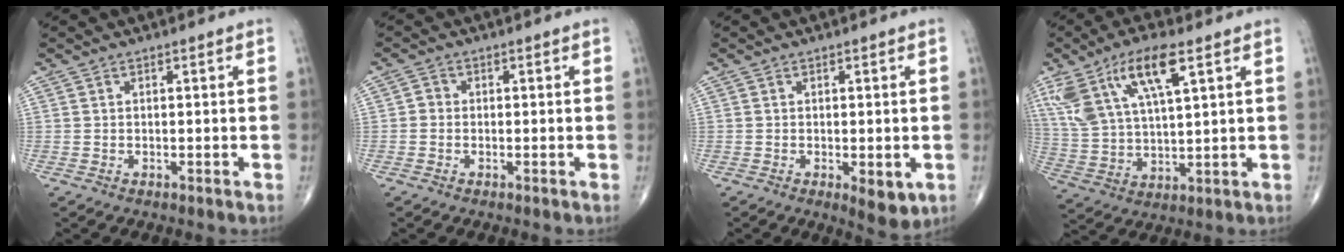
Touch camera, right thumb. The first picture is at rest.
{"total": 1.4, "force": [-0.3, 1.3, 0.6], "torque": [-0.002, 0.004, -0.011]}
{"total": 4.7, "force": [-1.3, 1.9, 4.1], "torque": [-0.048, -0.011, -0.013]}
{"total": 15.2, "force": [7.5, 5.1, 12.1], "torque": [-0.243, -0.010, 0.149]}